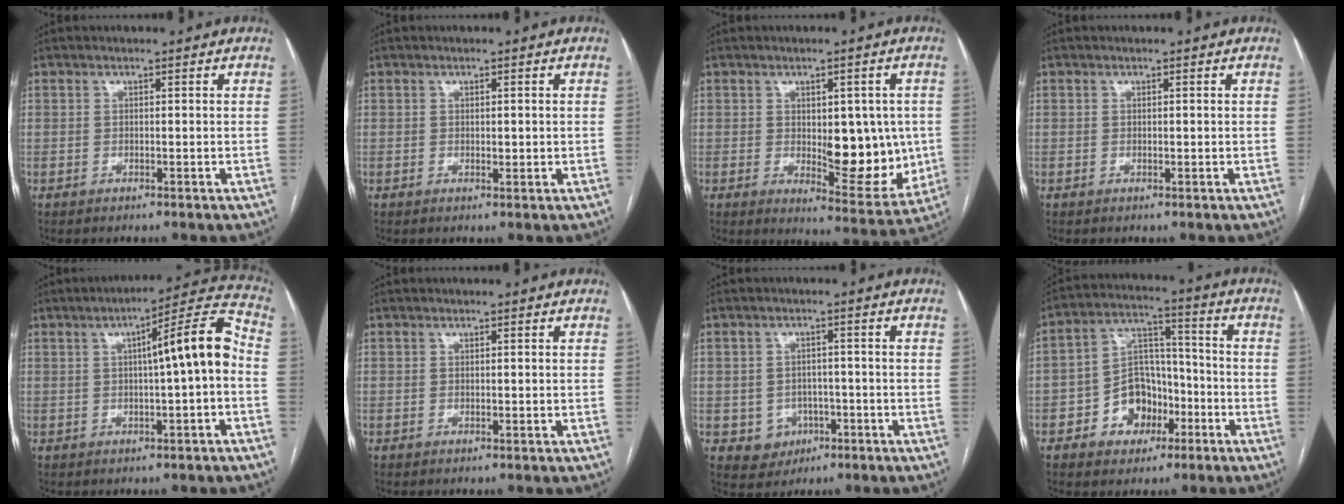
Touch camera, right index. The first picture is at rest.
{"total": 1.1, "force": [0.1, 0.5, 0.9], "torque": [-0.012, -0.003, 0.003]}
{"total": 11.6, "force": [-0.4, 5.0, 10.5], "torque": [-0.122, -0.005, 0.010]}
{"total": 0.0}
{"total": 9.8, "force": [-0.1, 0.4, 9.8], "torque": [-0.139, 0.029, -0.003]}
{"total": 0.0}
{"total": 4.7, "force": [-1.7, 4.2, 1.0], "torque": [-0.007, 0.009, -0.015]}
{"total": 9.7, "force": [-4.1, 7.2, 4.9], "torque": [-0.091, 0.032, -0.064]}